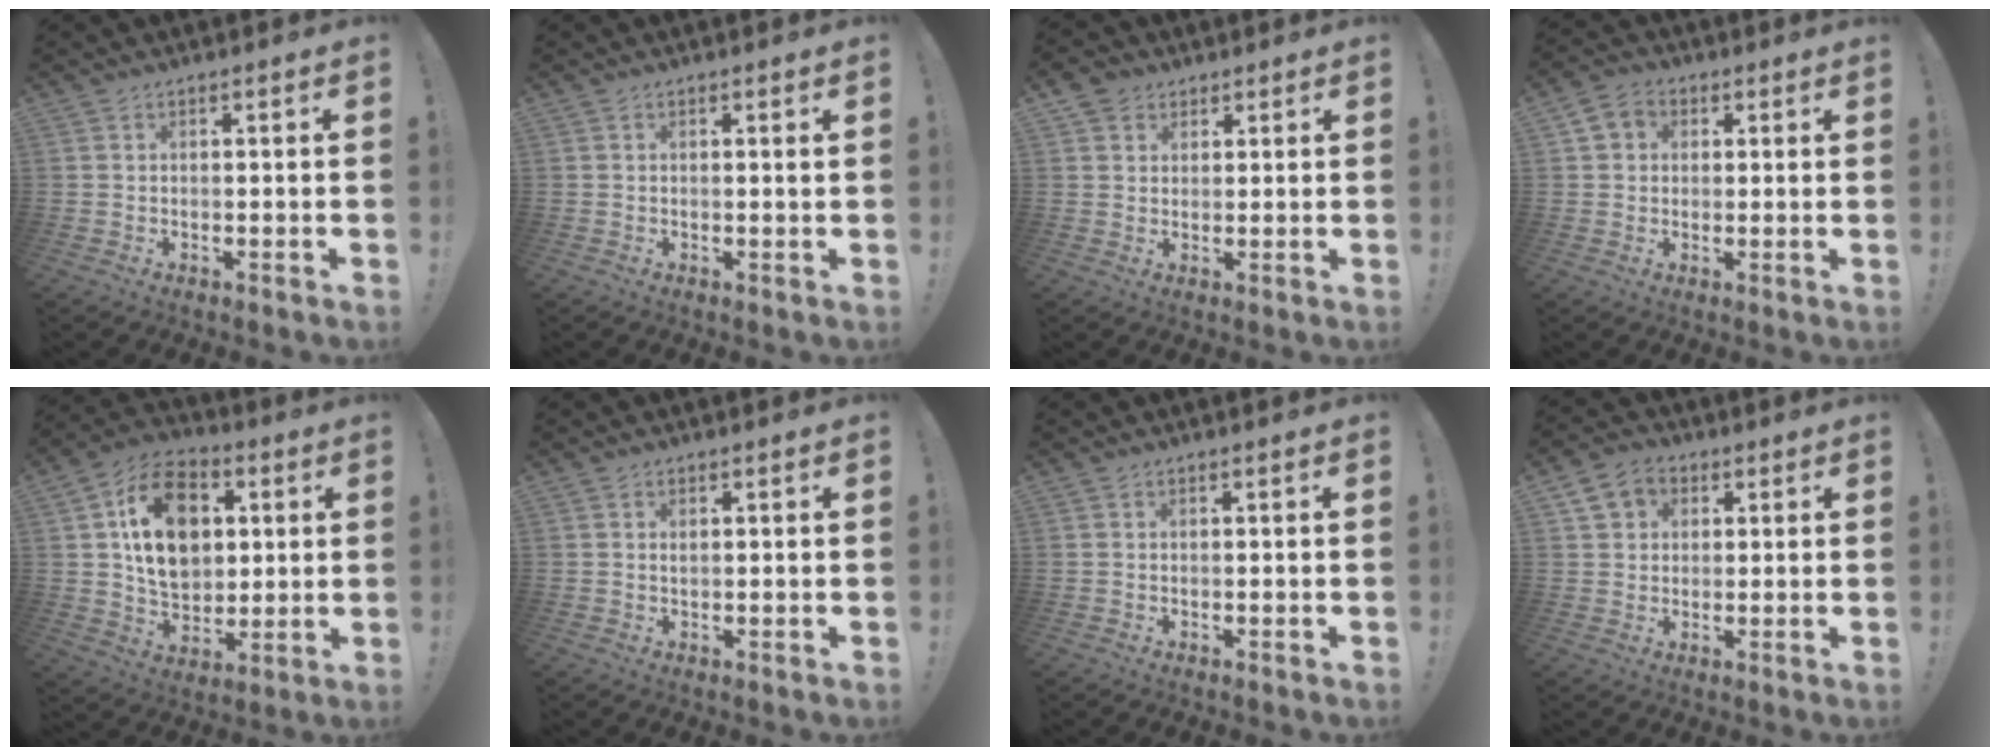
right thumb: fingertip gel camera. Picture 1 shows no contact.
{"total": 0.9, "force": [0.5, -0.3, 0.7], "torque": [-0.007, -0.004, 0.007]}
{"total": 4.3, "force": [2.3, 3.6, 0.7], "torque": [-0.015, -0.005, 0.046]}
{"total": 5.0, "force": [1.4, 4.4, 1.9], "torque": [-0.034, 0.006, 0.030]}
{"total": 18.5, "force": [4.7, 13.4, 11.9], "torque": [-0.190, -0.002, 0.089]}
{"total": 0.6, "force": [0.3, 0.4, 0.3], "torque": [-0.005, 0.001, 0.005]}
{"total": 0.0}
{"total": 7.6, "force": [3.2, 6.3, 2.9], "torque": [-0.052, -0.002, 0.068]}